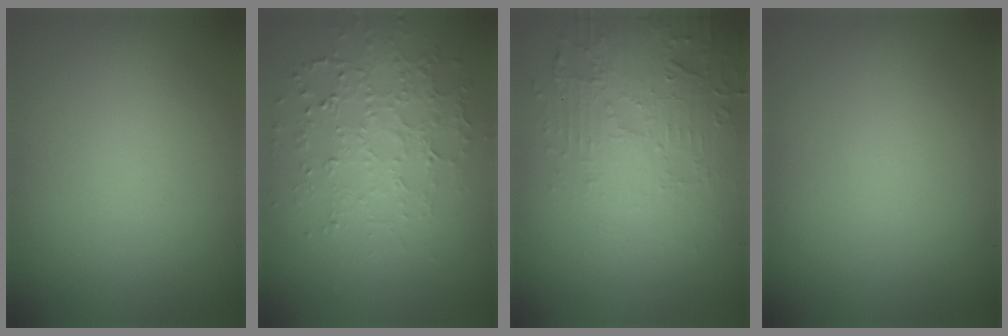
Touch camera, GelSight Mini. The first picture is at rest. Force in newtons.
{"total": 3.5, "press": 3.2, "slide": 1.4}
{"total": 5.2, "press": 3.4, "slide": 4.0}
{"total": 0.0}